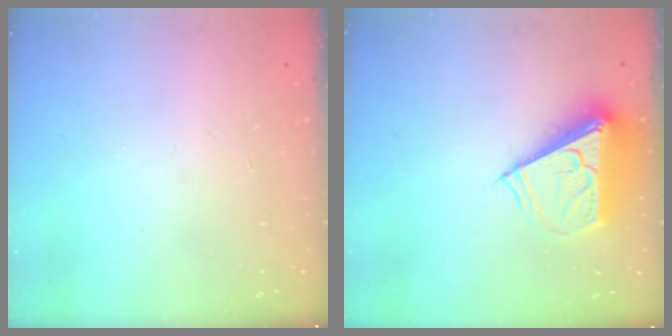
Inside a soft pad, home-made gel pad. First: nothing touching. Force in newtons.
{"total": 9.1, "press": 9.1, "slide": 0.5}